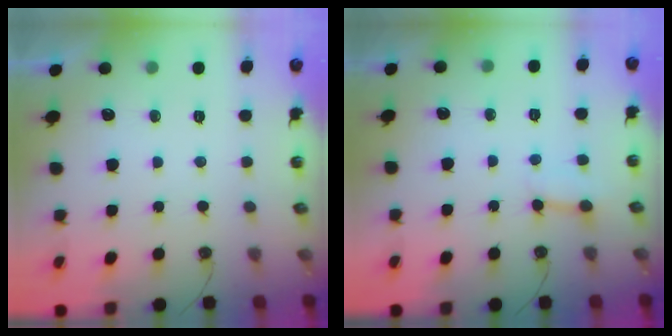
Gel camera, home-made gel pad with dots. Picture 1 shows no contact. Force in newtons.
{"total": 3.4, "press": 3.4, "slide": 0.2}